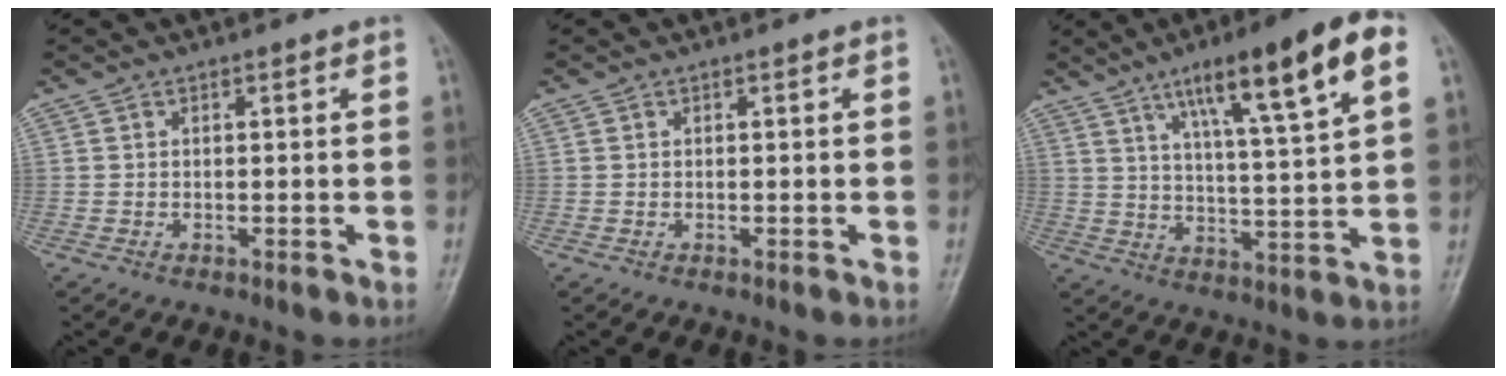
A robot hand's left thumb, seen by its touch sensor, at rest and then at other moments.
{"total": 0.0}
{"total": 17.2, "force": [8.4, 2.5, 14.9], "torque": [-0.224, -0.017, 0.130]}